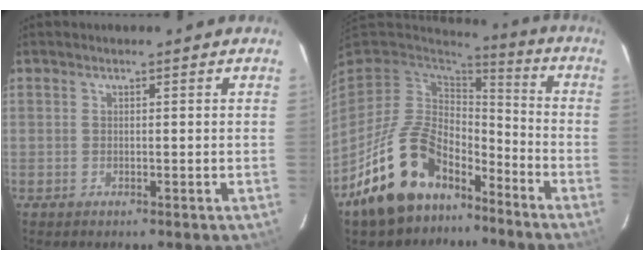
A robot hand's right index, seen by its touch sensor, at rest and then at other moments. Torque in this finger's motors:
{"motor_torque": [0.47, -0.57, 0.25, -0.02]}